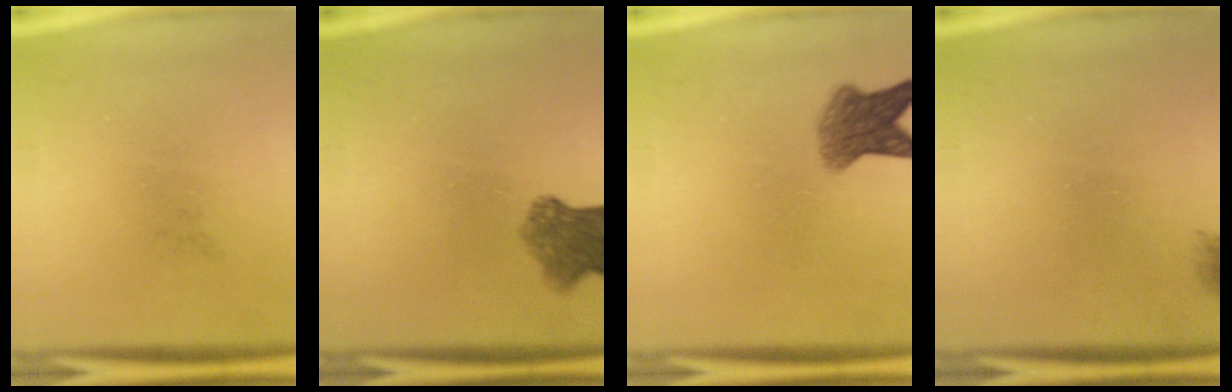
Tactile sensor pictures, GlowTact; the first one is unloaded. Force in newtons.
{"total": 6.2}
{"total": 5.6}
{"total": 1.1}